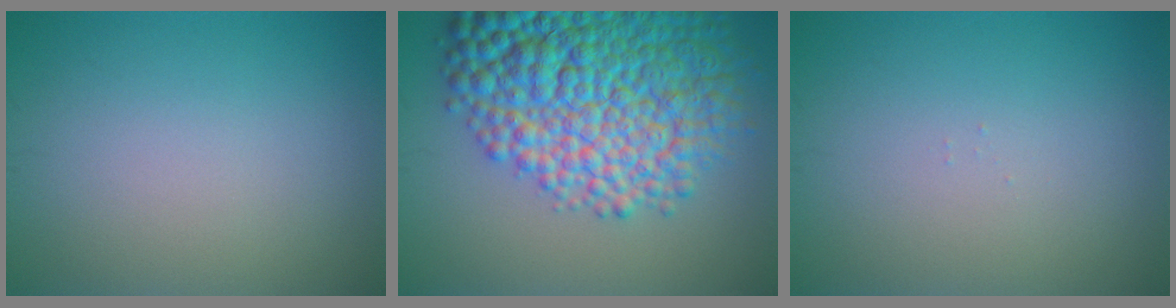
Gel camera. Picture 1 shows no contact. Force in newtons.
{"total": 13.0, "press": 13.0, "slide": 0.4}
{"total": 0.0}